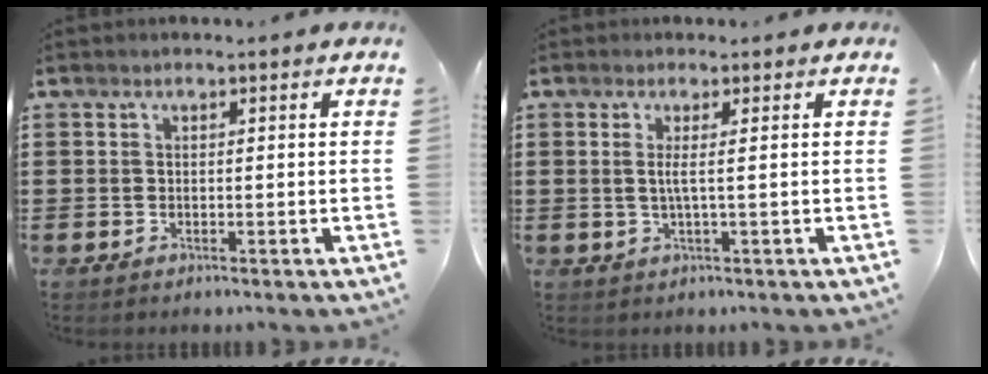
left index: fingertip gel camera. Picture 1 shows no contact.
{"total": 2.1, "force": [0.1, -0.4, 2.1], "torque": [-0.042, -0.006, -0.002]}